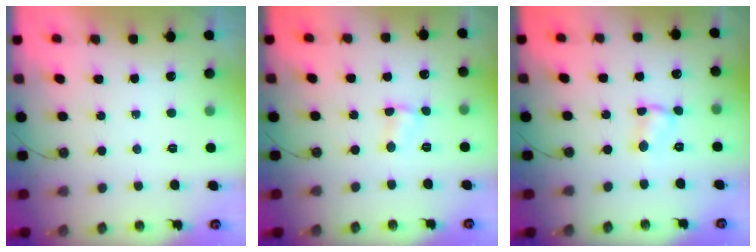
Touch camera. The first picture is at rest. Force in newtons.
{"total": 2.3, "press": 2.3, "slide": 0.3}
{"total": 2.5, "press": 2.5, "slide": 0.1}